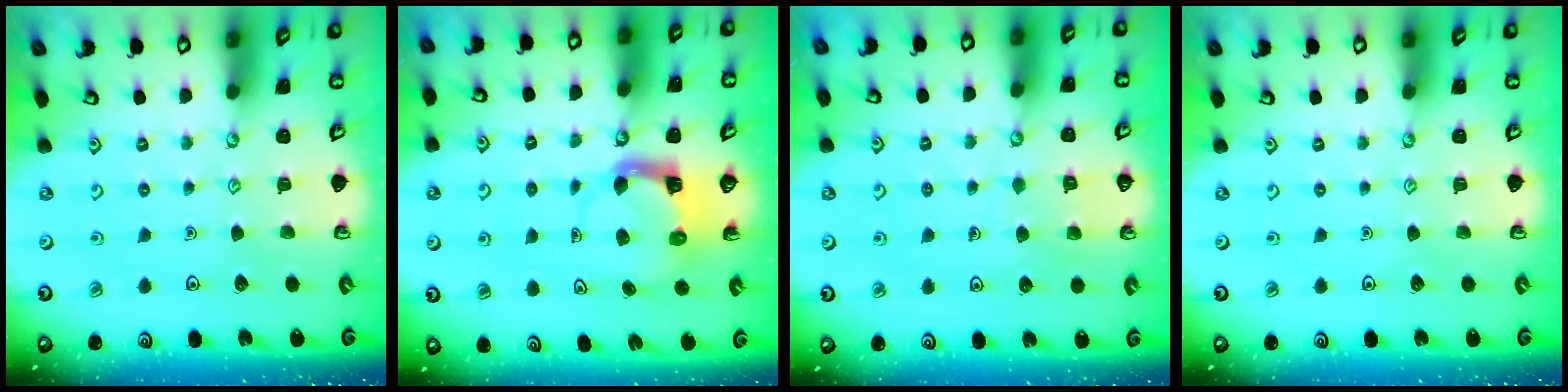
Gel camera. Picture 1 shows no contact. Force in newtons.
{"total": 4.0, "press": 4.0, "slide": 0.4}
{"total": 4.0, "press": 3.9, "slide": 0.3}
{"total": 0.0}